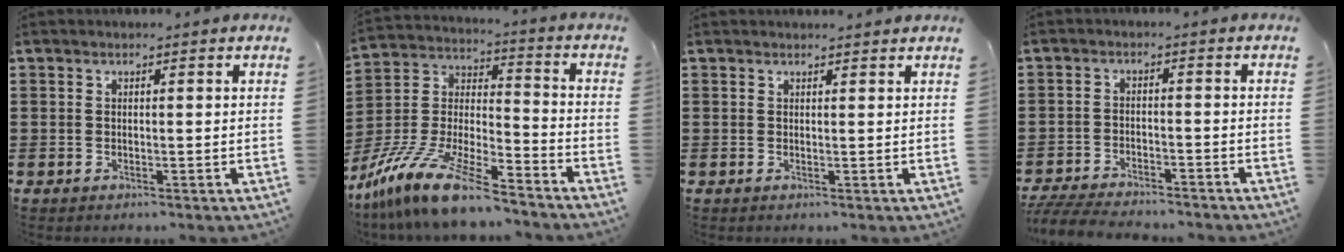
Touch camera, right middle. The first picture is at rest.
{"total": 13.0, "force": [-11.0, 1.4, 6.8], "torque": [-0.141, 0.019, -0.214]}
{"total": 0.9, "force": [0.9, 0.0, 0.2], "torque": [0.003, -0.004, 0.014]}
{"total": 5.0, "force": [-4.9, 0.6, 1.1], "torque": [-0.028, 0.000, -0.099]}